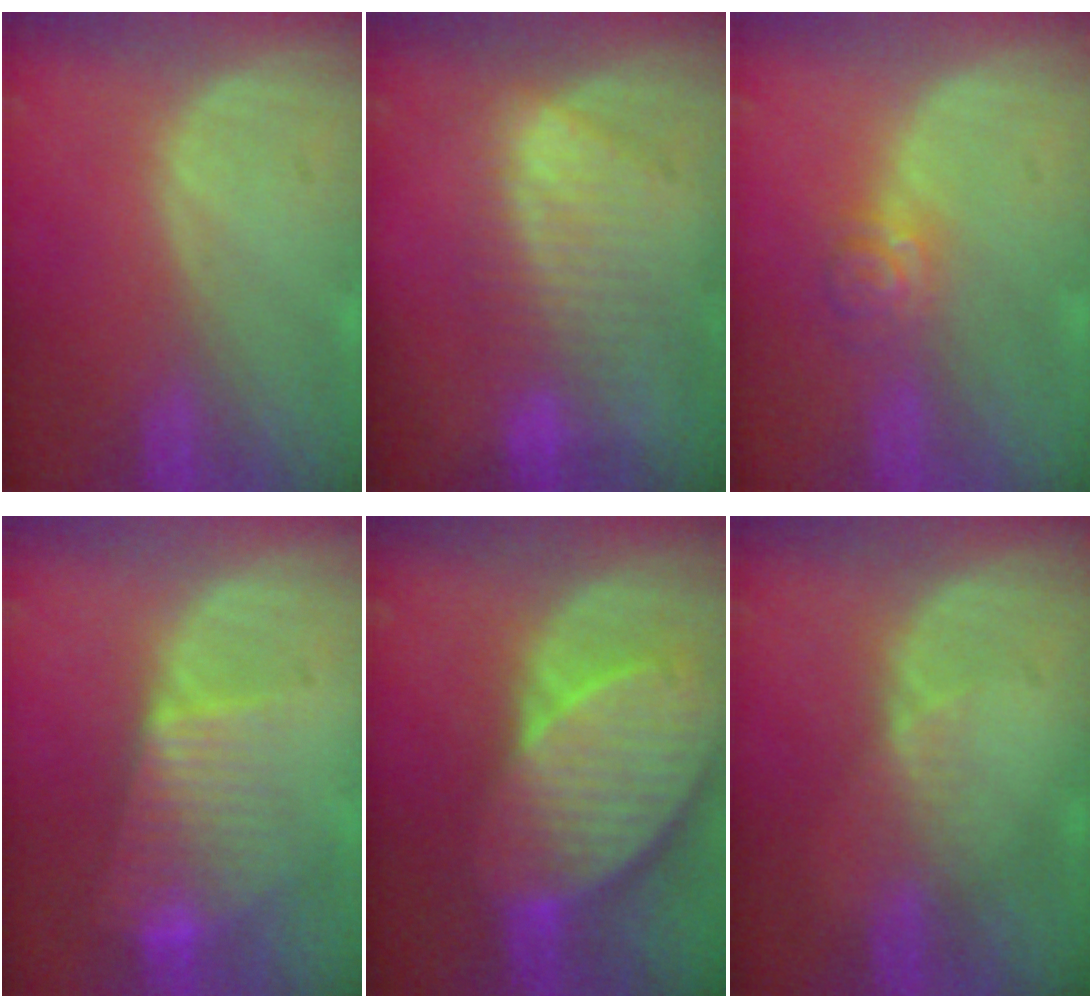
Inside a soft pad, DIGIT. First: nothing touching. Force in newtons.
{"total": 7.4, "press": 7.3, "slide": 1.3}
{"total": 3.6, "press": 3.4, "slide": 1.2}
{"total": 7.8, "press": 6.7, "slide": 4.1}
{"total": 10.7, "press": 9.4, "slide": 5.1}
{"total": 2.0, "press": 1.6, "slide": 1.3}